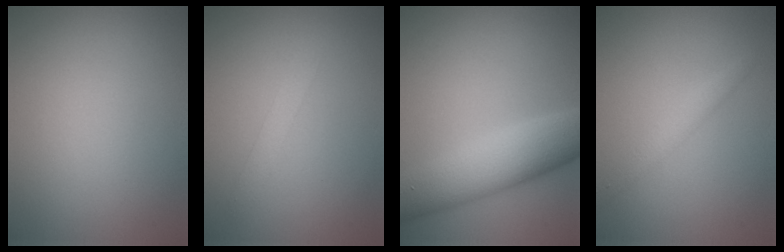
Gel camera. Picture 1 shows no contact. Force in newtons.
{"total": 1.2, "press": 1.2, "slide": 0.1}
{"total": 7.8, "press": 7.8, "slide": 0.4}
{"total": 1.6, "press": 1.6, "slide": 0.1}